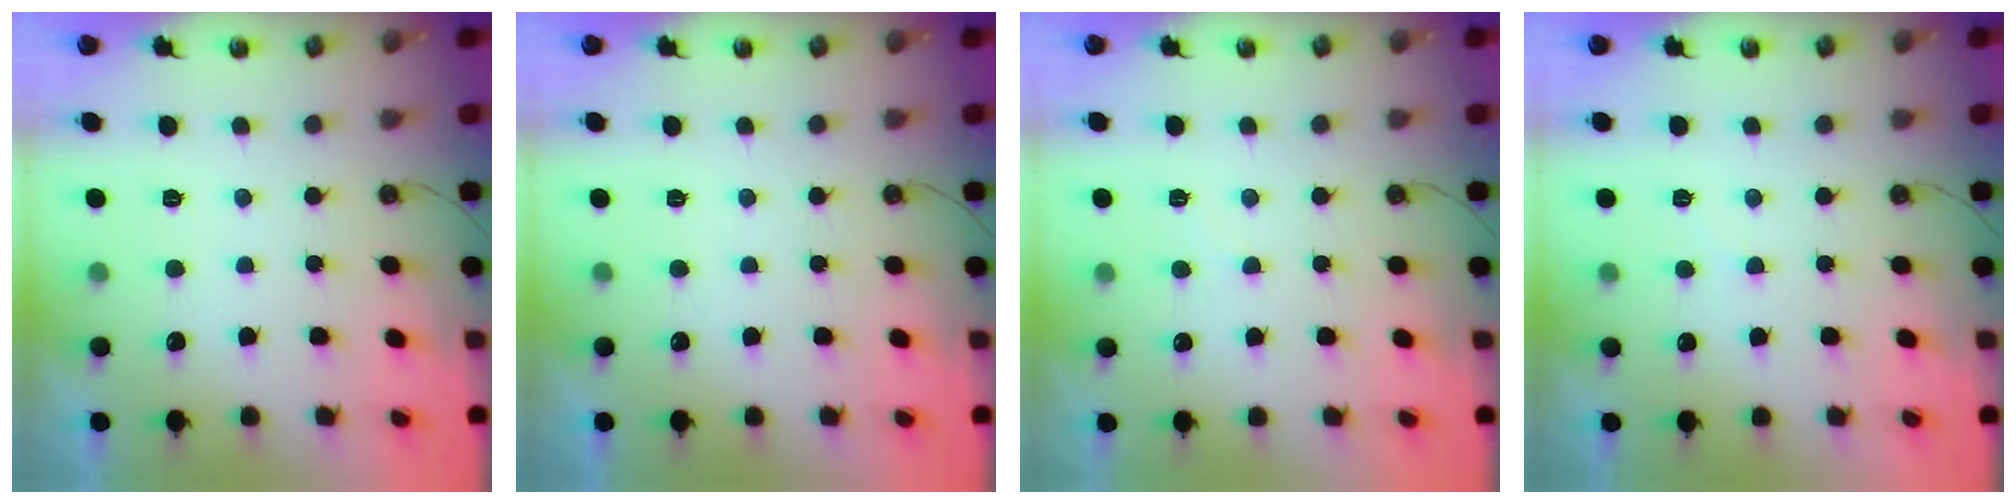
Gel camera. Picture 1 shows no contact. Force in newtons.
{"total": 0.0}
{"total": 6.7, "press": 6.7, "slide": 0.7}
{"total": 3.5, "press": 3.5, "slide": 0.4}